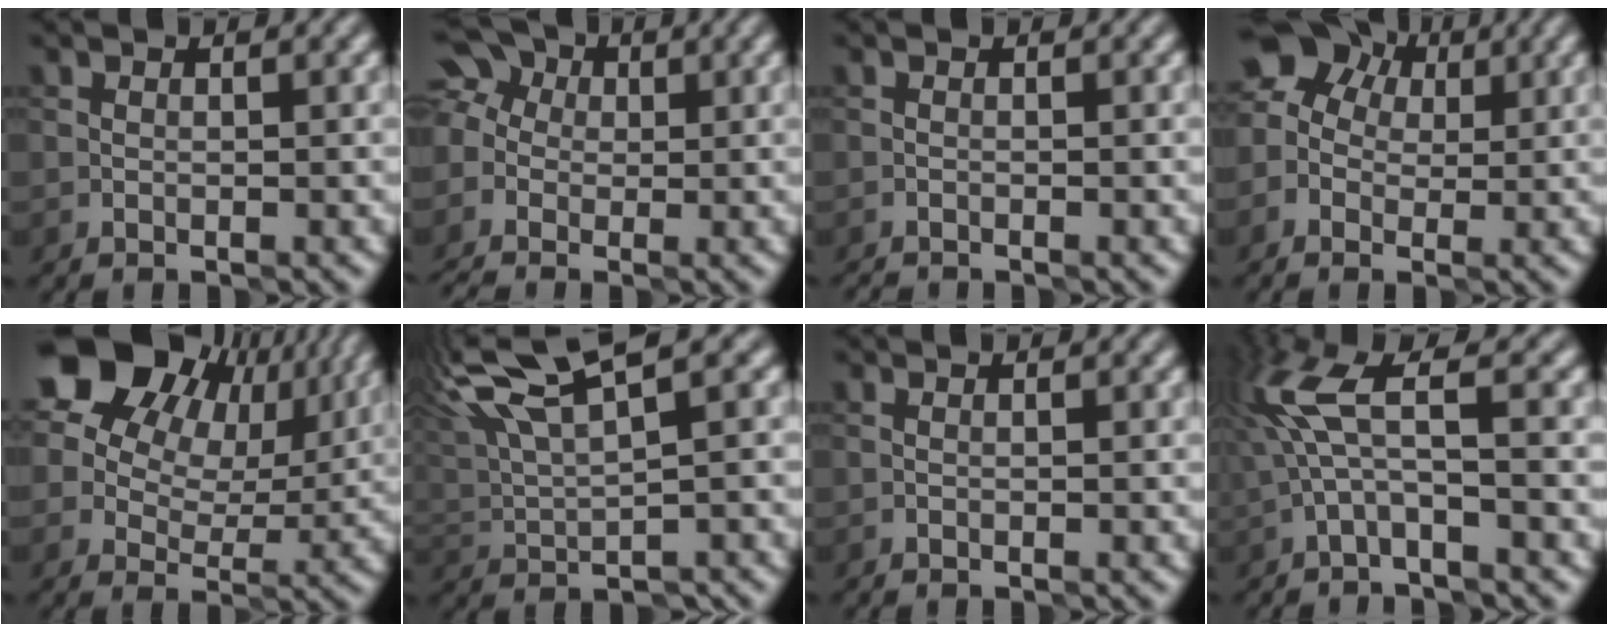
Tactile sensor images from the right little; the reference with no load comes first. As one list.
[{"total": 7.4, "force": [-0.6, 6.2, 3.9], "torque": [-0.091, 0.024, -0.045]}, {"total": 0.8, "force": [-0.8, -0.1, -0.1], "torque": [0.000, -0.002, -0.018]}, {"total": 8.0, "force": [2.6, 6.2, 4.4], "torque": [-0.068, 0.043, 0.012]}, {"total": 16.0, "force": [7.7, 10.7, 9.1], "torque": [-0.177, 0.057, 0.131]}, {"total": 6.4, "force": [3.9, 1.4, 4.8], "torque": [-0.085, 0.022, 0.074]}, {"total": 0.0}, {"total": 4.2, "force": [0.1, 0.7, 4.1], "torque": [-0.101, 0.018, 0.001]}]